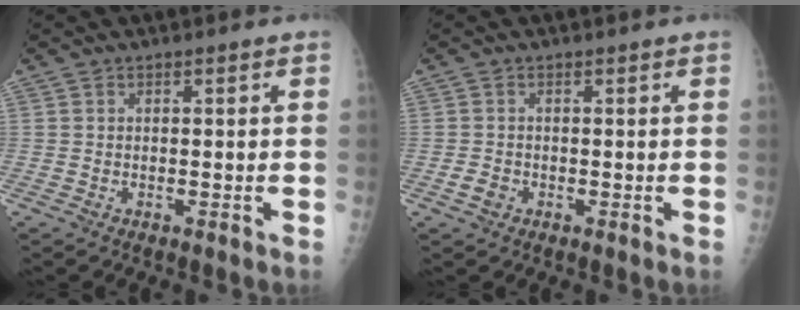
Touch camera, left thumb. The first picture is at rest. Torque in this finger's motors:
{"motor_torque": [-0.20, 0.09, 0.13, 0.04, 0.00]}